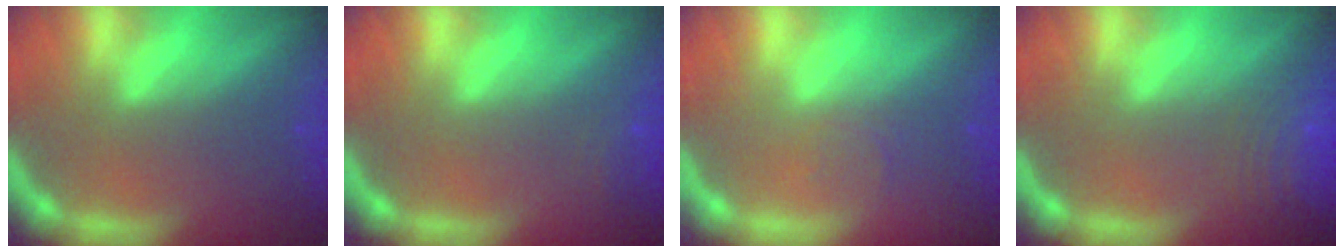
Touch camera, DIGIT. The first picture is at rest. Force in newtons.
{"total": 1.9}
{"total": 1.0}
{"total": 10.0}